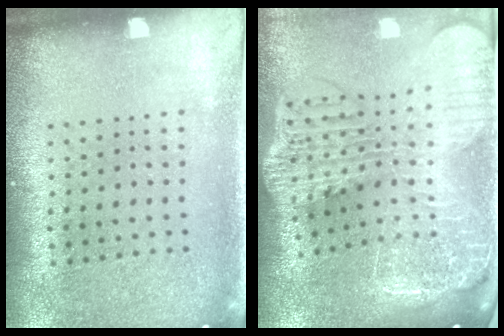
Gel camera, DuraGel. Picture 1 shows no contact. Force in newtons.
{"total": 3.8, "press": 3.0, "slide": 2.3}